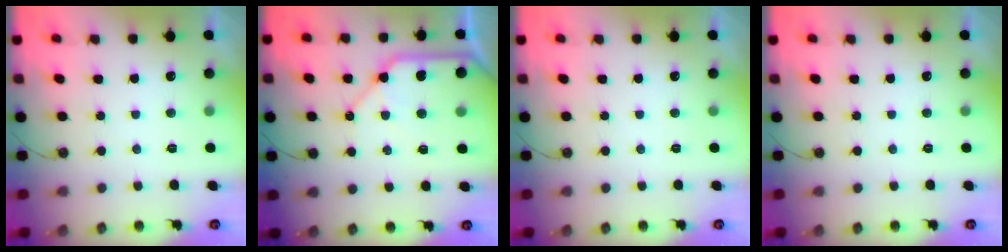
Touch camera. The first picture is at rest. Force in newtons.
{"total": 11.8, "press": 11.7, "slide": 1.4}
{"total": 0.0}
{"total": 0.0}